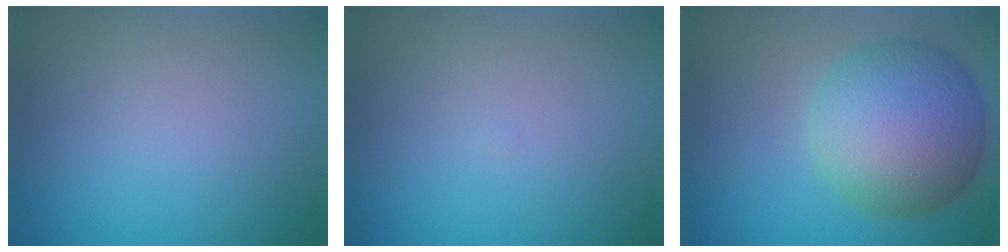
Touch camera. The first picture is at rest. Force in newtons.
{"total": 0.0}
{"total": 11.0, "press": 11.0, "slide": 0.4}